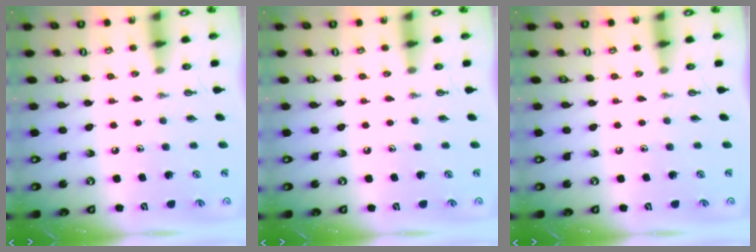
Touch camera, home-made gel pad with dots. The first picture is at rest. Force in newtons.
{"total": 0.0}
{"total": 0.0}